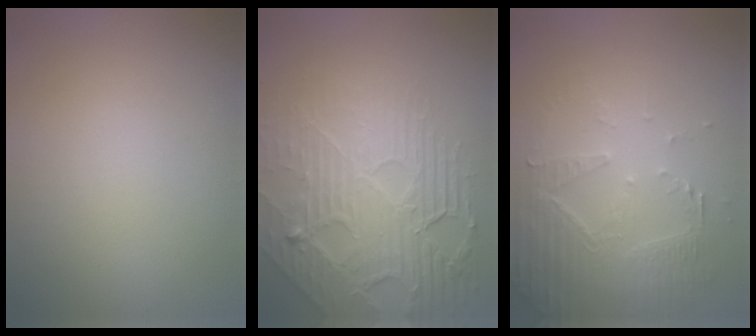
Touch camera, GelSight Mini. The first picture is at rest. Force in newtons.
{"total": 8.4, "press": 5.7, "slide": 6.1}
{"total": 5.2, "press": 3.7, "slide": 3.6}